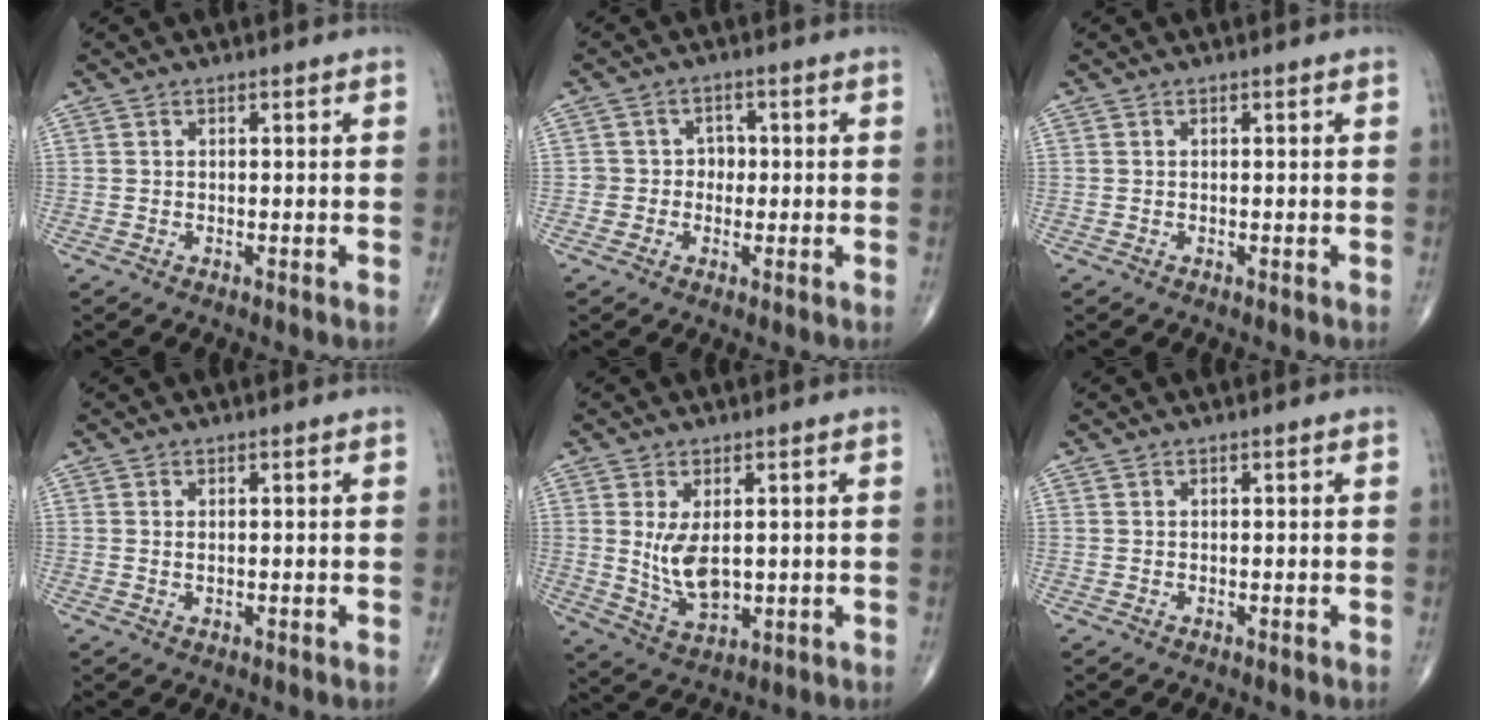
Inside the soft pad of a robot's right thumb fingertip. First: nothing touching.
{"total": 3.3, "force": [-0.3, 3.2, 0.7], "torque": [0.023, 0.012, -0.012]}
{"total": 0.0}
{"total": 0.6, "force": [0.2, 0.2, 0.5], "torque": [-0.012, -0.001, 0.006]}
{"total": 7.4, "force": [0.9, 3.9, 6.2], "torque": [-0.109, -0.018, 0.032]}
{"total": 0.0}